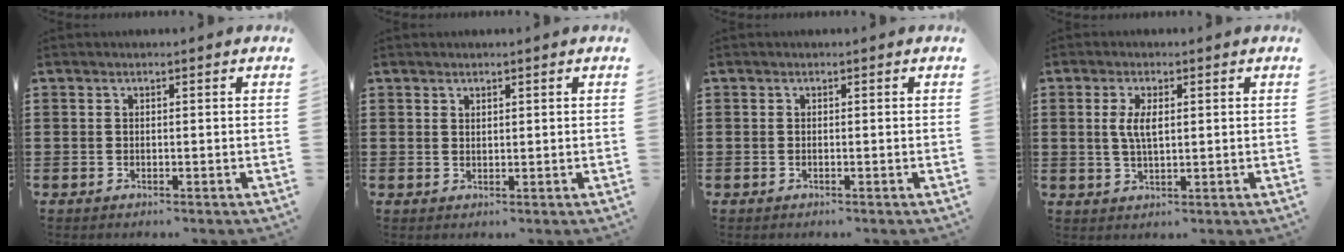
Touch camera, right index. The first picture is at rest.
{"total": 1.0, "force": [0.8, 0.5, 0.2], "torque": [-0.005, 0.002, 0.016]}
{"total": 0.0}
{"total": 3.9, "force": [0.6, 1.5, 3.6], "torque": [-0.073, 0.006, 0.009]}